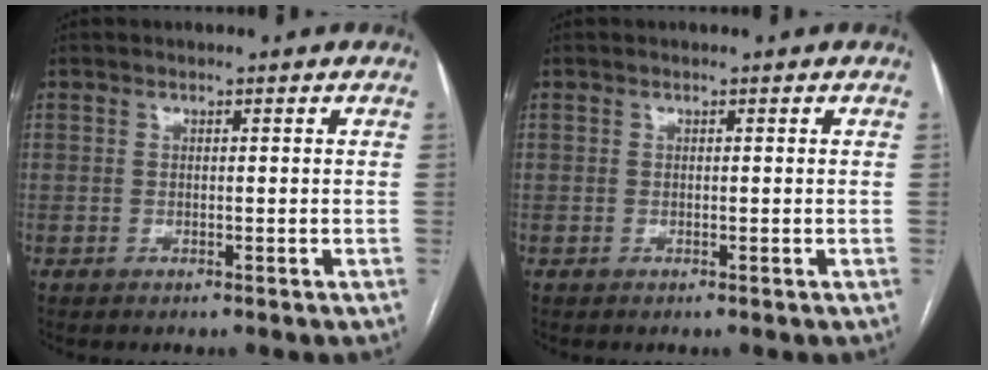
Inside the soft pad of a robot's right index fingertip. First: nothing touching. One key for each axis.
{"total": 0.0}